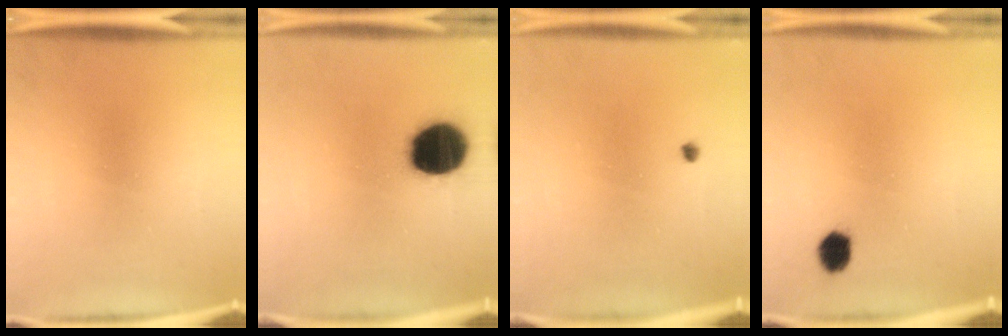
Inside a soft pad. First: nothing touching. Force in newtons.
{"total": 19.3}
{"total": 0.6}
{"total": 4.8}